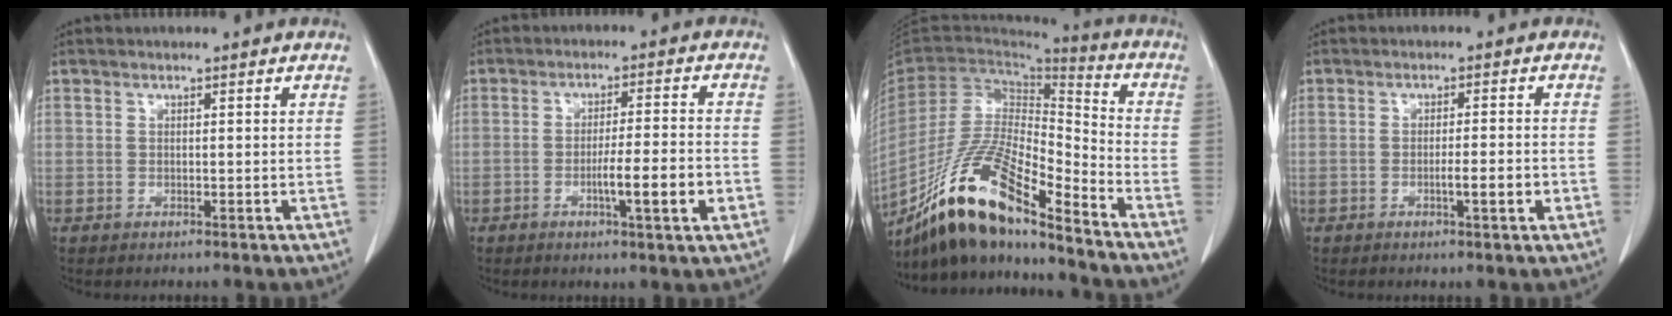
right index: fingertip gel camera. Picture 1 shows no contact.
{"total": 7.5, "force": [-2.4, 0.0, 7.1], "torque": [-0.110, -0.004, -0.037]}
{"total": 19.1, "force": [-14.6, 2.9, 11.9], "torque": [-0.239, -0.016, -0.273]}
{"total": 3.4, "force": [-1.1, 0.1, 3.2], "torque": [-0.051, -0.001, -0.015]}